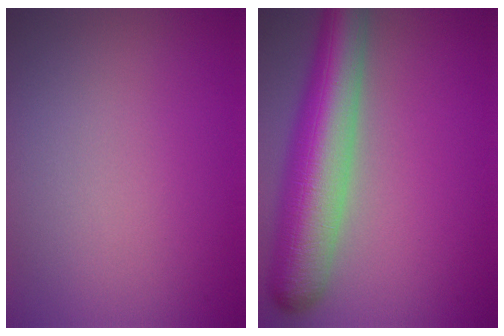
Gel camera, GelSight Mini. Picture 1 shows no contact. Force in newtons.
{"total": 9.9, "press": 9.9, "slide": 0.4}